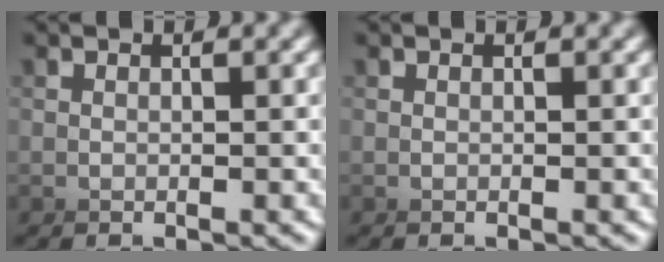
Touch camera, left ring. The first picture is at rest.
{"total": 0.0}